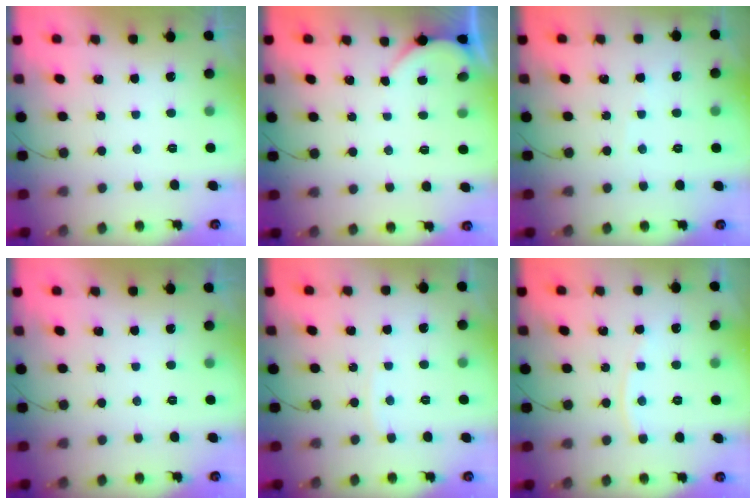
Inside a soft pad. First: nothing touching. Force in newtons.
{"total": 2.1, "press": 2.1, "slide": 0.2}
{"total": 1.4, "press": 1.4, "slide": 0.2}
{"total": 0.0}
{"total": 3.4, "press": 3.4, "slide": 0.1}
{"total": 3.4, "press": 3.4, "slide": 0.4}